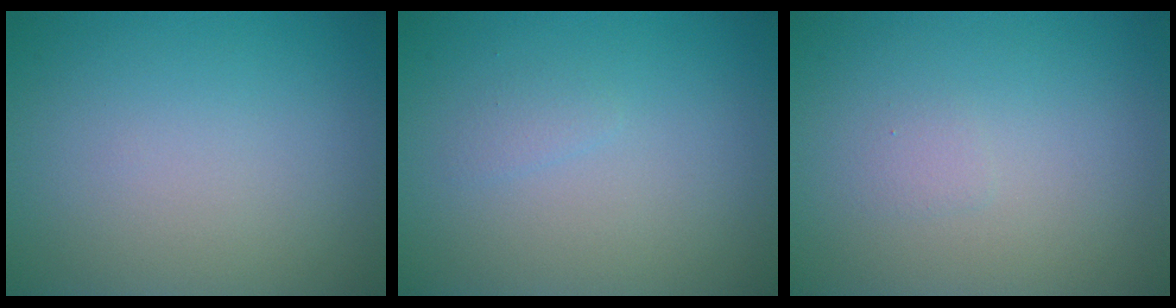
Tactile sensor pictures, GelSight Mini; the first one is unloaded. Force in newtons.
{"total": 0.8, "press": 0.8, "slide": 0.0}
{"total": 0.6, "press": 0.6, "slide": 0.1}